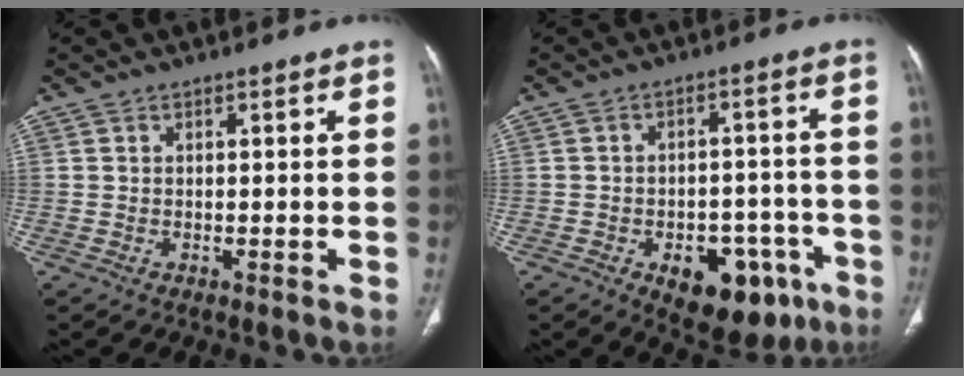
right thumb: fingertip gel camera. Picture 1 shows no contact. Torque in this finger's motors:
{"motor_torque": [1.66, 1.72, -0.14, 0.01, 0.13]}